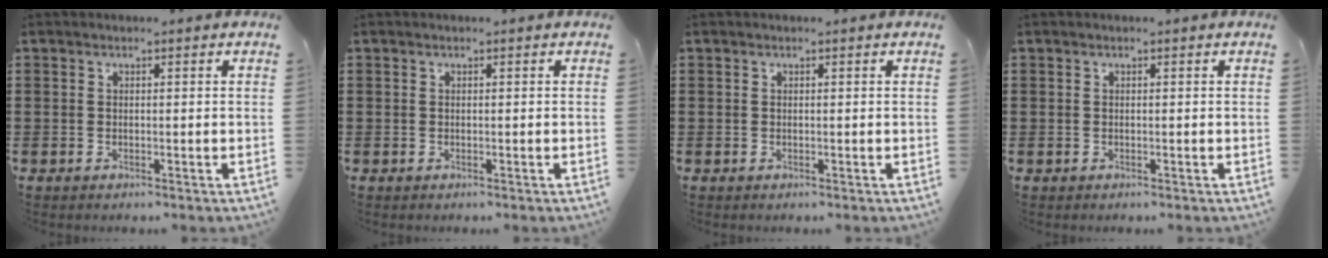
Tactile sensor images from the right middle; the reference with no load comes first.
{"total": 0.0}
{"total": 0.0}
{"total": 0.0}